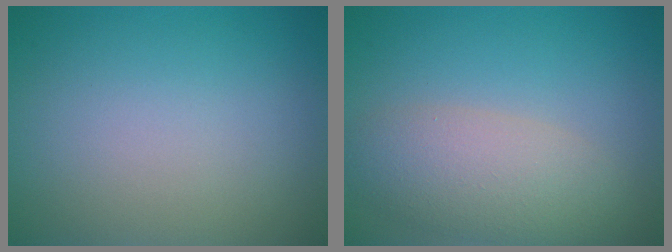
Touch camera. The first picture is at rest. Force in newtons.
{"total": 4.9, "press": 4.9, "slide": 0.5}